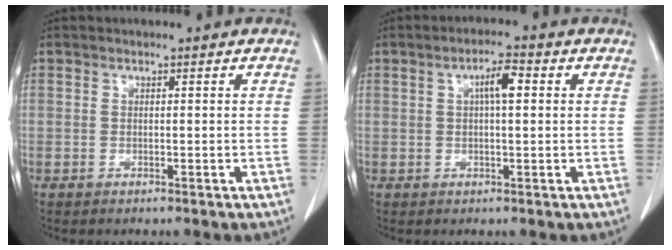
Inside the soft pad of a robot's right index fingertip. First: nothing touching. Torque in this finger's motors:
{"motor_torque": [0.58, 0.09, 0.13, 0.04]}